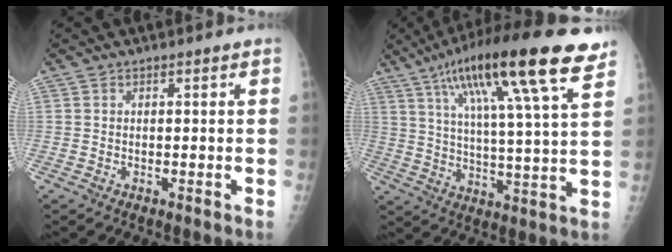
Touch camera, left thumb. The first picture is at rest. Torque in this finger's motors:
{"motor_torque": [0.62, 0.59, 1.83, -0.92, 0.55]}